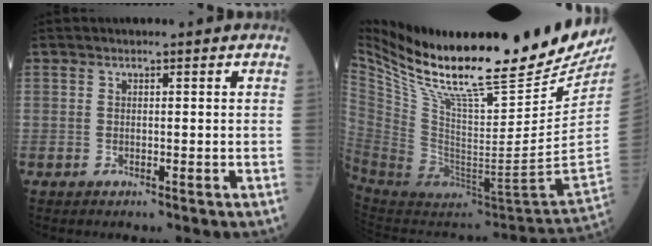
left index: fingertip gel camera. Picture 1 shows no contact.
{"total": 34.9, "force": [26.9, 5.8, 21.6], "torque": [-0.375, -0.065, 0.413]}